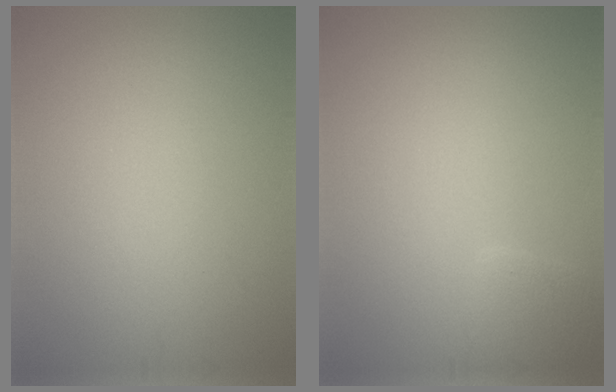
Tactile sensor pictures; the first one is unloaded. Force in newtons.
{"total": 1.7, "press": 1.7, "slide": 0.1}